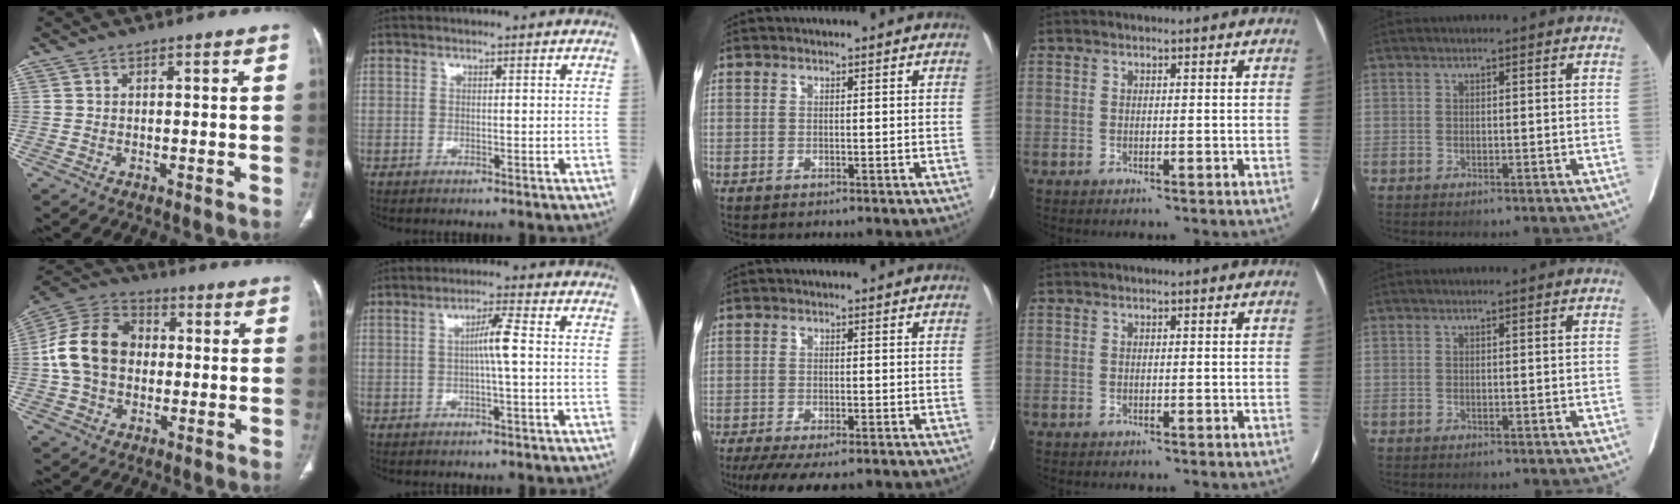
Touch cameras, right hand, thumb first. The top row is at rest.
{"thumb": {"total": 14.4, "force": [0.1, 11.1, 9.3], "torque": [-0.162, 0.034, -0.006]}, "index": {"total": 4.1, "force": [-0.1, -0.3, 4.1], "torque": [-0.073, 0.007, -0.001]}, "middle": {"total": 9.8, "force": [-7.9, 2.3, 5.2], "torque": [-0.074, -0.017, -0.116]}}